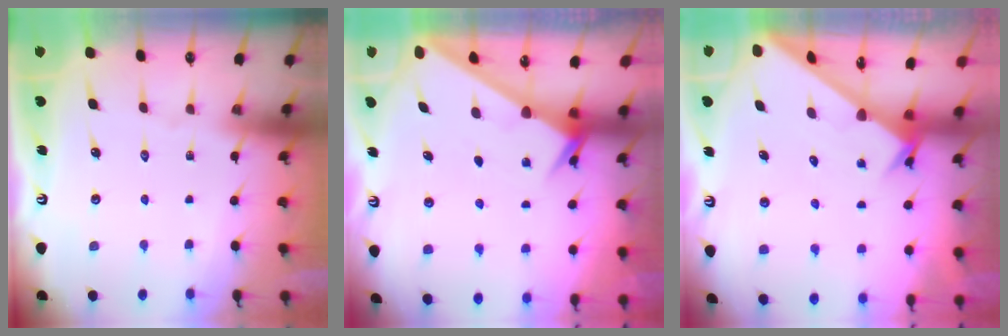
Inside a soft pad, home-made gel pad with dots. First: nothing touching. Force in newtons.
{"total": 2.0, "press": 2.0, "slide": 0.0}
{"total": 2.5, "press": 2.5, "slide": 0.2}